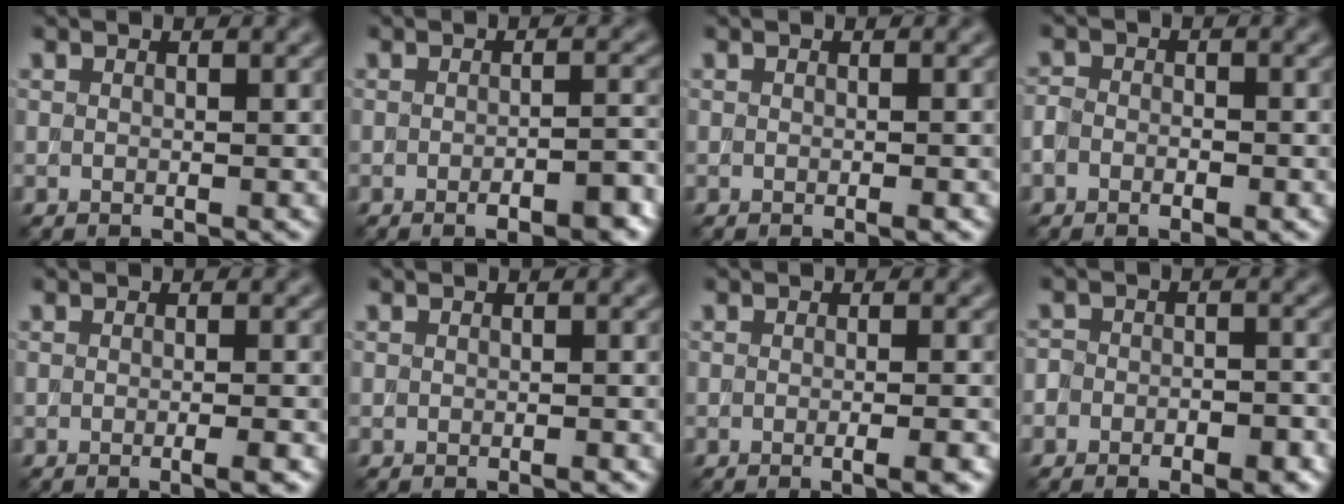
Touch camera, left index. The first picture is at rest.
{"total": 4.1, "force": [-2.0, 1.0, 3.4], "torque": [-0.042, 0.001, -0.026]}
{"total": 1.3, "force": [-0.1, 0.5, 1.2], "torque": [-0.007, -0.003, -0.004]}
{"total": 2.2, "force": [-1.0, 1.3, 1.4], "torque": [-0.017, 0.002, -0.017]}
{"total": 2.7, "force": [-0.4, 1.0, 2.4], "torque": [-0.007, 0.002, -0.014]}
{"total": 0.9, "force": [-0.2, 0.3, 0.8], "torque": [-0.006, -0.003, -0.007]}
{"total": 3.3, "force": [-0.7, 1.2, 3.0], "torque": [-0.008, 0.004, -0.016]}
{"total": 5.0, "force": [-3.1, 2.8, 2.7], "torque": [-0.013, 0.012, -0.047]}